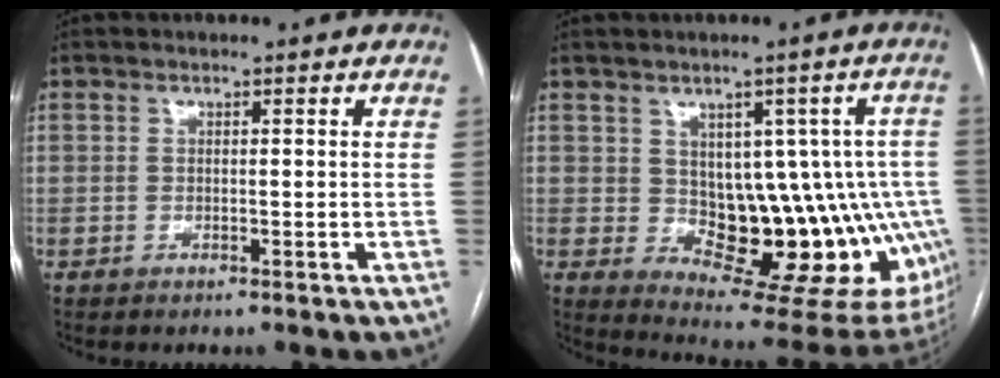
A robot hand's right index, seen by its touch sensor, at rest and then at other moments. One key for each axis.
{"total": 15.5, "fx": -0.7, "fy": 8.1, "fz": 13.2, "tx": -0.117, "ty": 0.021, "tz": 0.011}